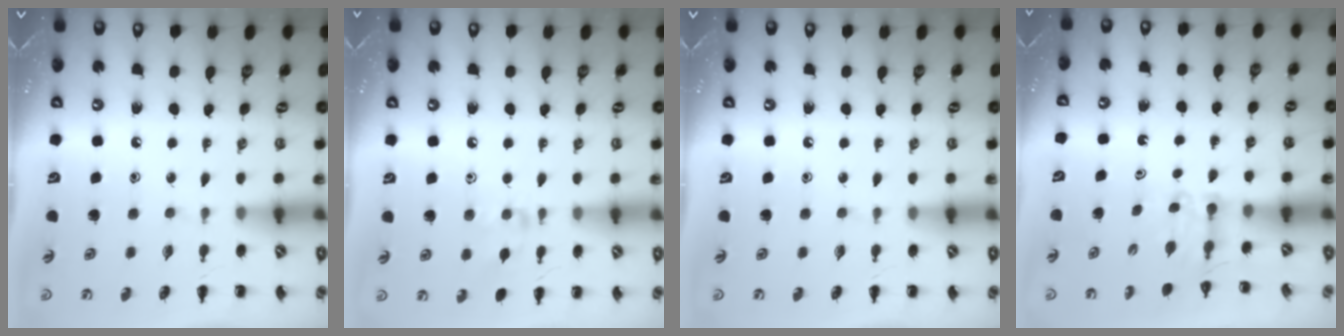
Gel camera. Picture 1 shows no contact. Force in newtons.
{"total": 7.5, "press": 7.4, "slide": 1.3}
{"total": 0.0}
{"total": 2.7, "press": 2.5, "slide": 1.1}